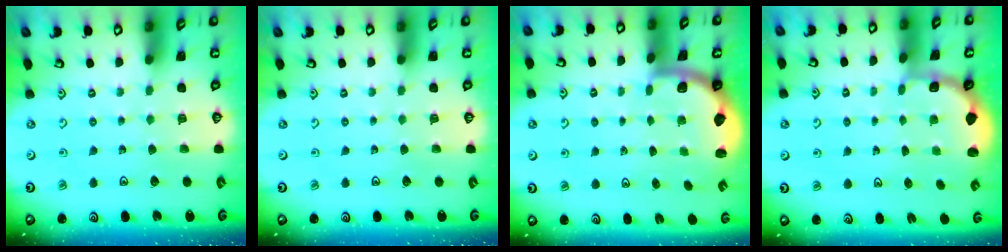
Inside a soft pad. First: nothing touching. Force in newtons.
{"total": 0.0}
{"total": 1.9, "press": 1.8, "slide": 0.5}
{"total": 1.9, "press": 1.7, "slide": 0.8}